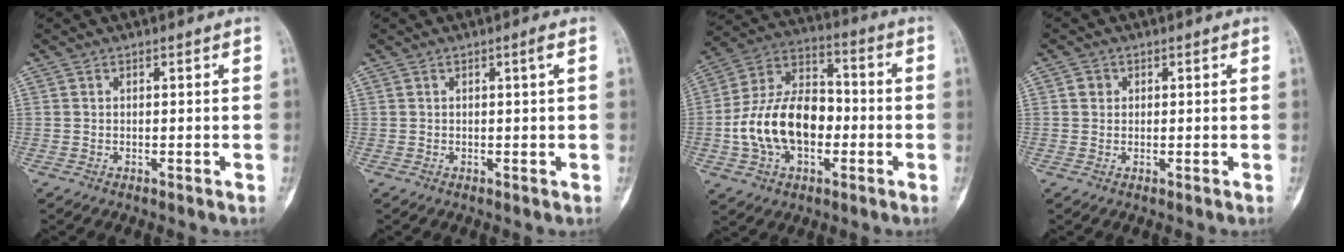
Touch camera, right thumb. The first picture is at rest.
{"total": 1.8, "force": [0.3, -0.2, 1.7], "torque": [-0.032, 0.003, 0.007]}
{"total": 17.7, "force": [-2.9, 11.5, 13.1], "torque": [-0.226, 0.041, -0.051]}
{"total": 1.5, "force": [0.4, 1.4, 0.4], "torque": [0.000, 0.001, 0.003]}